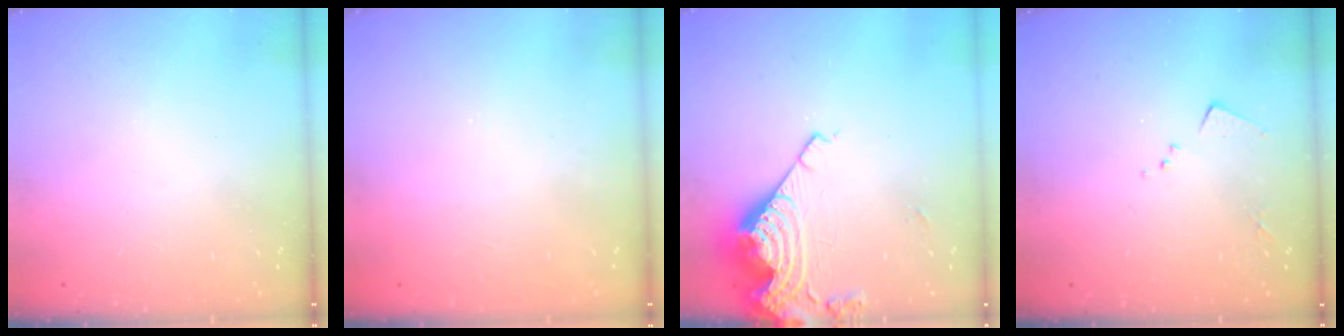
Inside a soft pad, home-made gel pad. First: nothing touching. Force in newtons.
{"total": 1.2, "press": 1.2, "slide": 0.1}
{"total": 12.7, "press": 12.7, "slide": 1.0}
{"total": 5.7, "press": 5.7, "slide": 0.7}